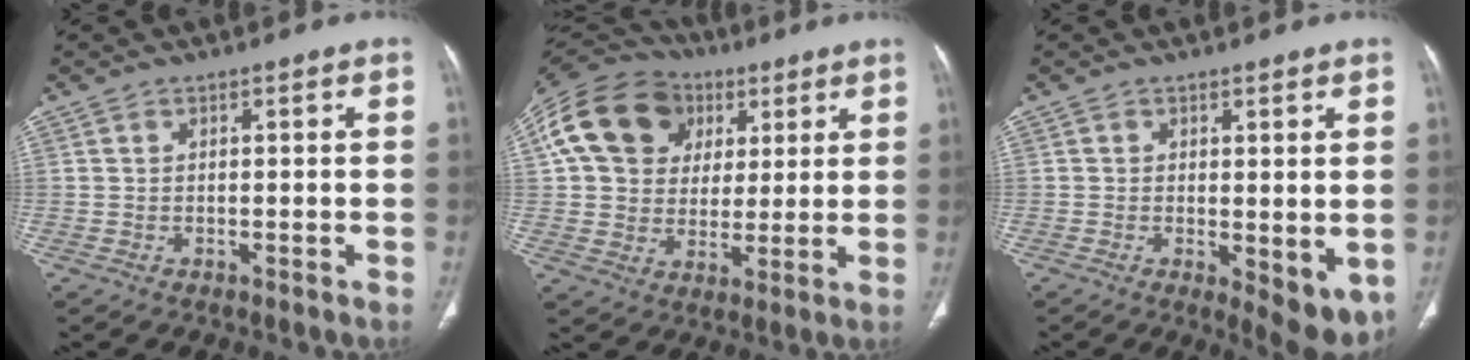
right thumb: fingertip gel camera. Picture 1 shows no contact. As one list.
[{"total": 19.9, "force": [6.9, 15.8, 10.0], "torque": [-0.173, 0.024, 0.117]}, {"total": 7.3, "force": [-1.1, 3.1, 6.6], "torque": [-0.078, -0.021, -0.009]}]